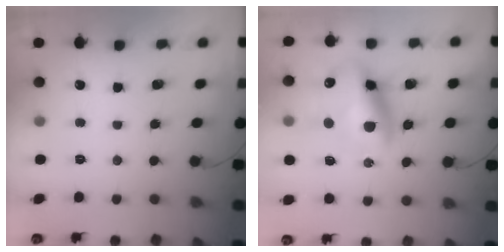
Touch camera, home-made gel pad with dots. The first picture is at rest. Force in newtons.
{"total": 14.5, "press": 14.2, "slide": 3.2}